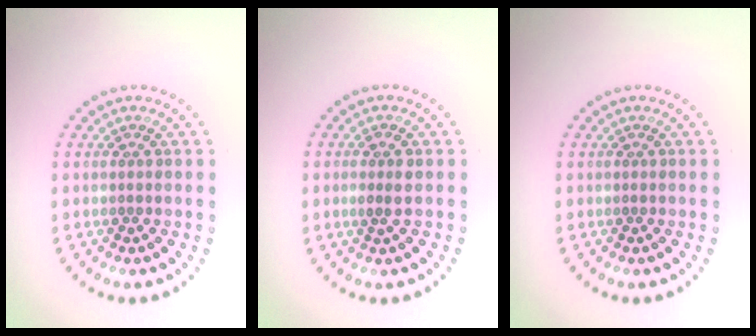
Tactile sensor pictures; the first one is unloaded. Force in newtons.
{"total": 1.4, "press": 1.3, "slide": 0.6}
{"total": 0.0}